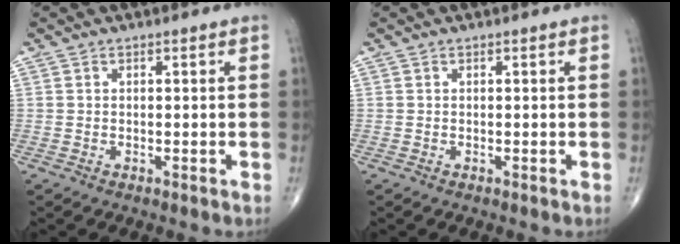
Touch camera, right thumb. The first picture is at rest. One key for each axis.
{"total": 0.0}